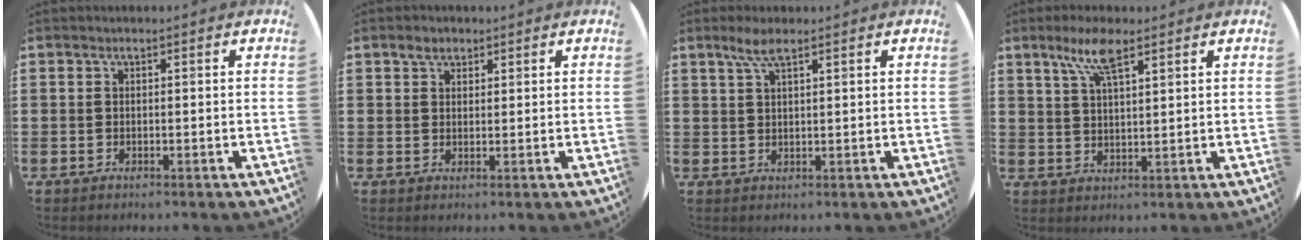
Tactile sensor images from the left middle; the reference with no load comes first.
{"total": 1.9, "force": [1.4, 1.2, 0.6], "torque": [-0.004, 0.003, 0.025]}
{"total": 3.2, "force": [2.2, 0.6, 2.3], "torque": [-0.048, 0.007, 0.037]}
{"total": 6.2, "force": [4.1, 1.6, 4.4], "torque": [-0.088, 0.006, 0.070]}